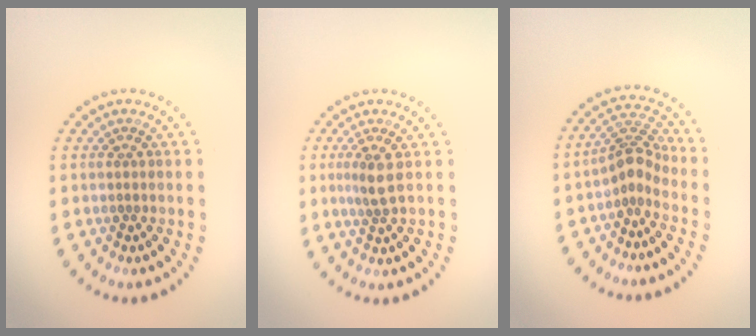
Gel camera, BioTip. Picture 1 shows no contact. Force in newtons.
{"total": 2.1, "press": 1.6, "slide": 1.4}
{"total": 2.7, "press": 1.9, "slide": 2.0}